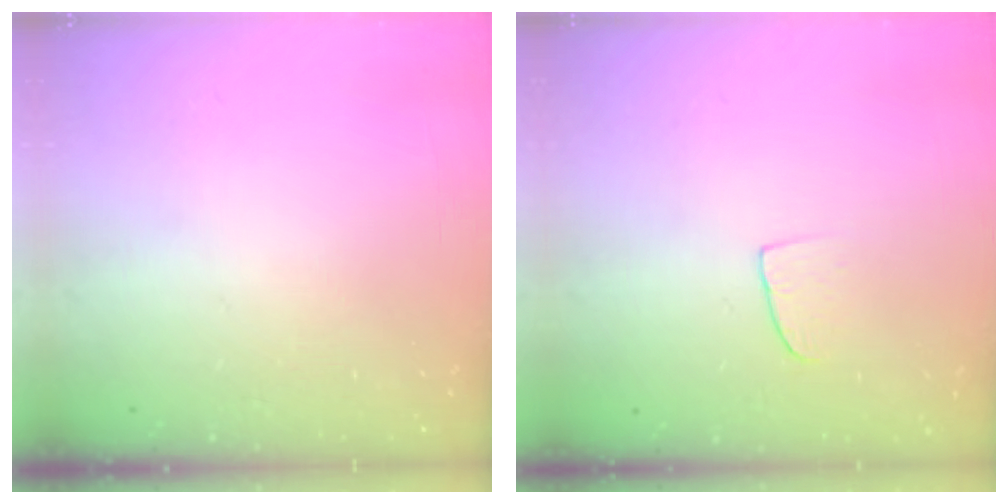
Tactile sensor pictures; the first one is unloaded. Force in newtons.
{"total": 5.9, "press": 5.9, "slide": 0.4}